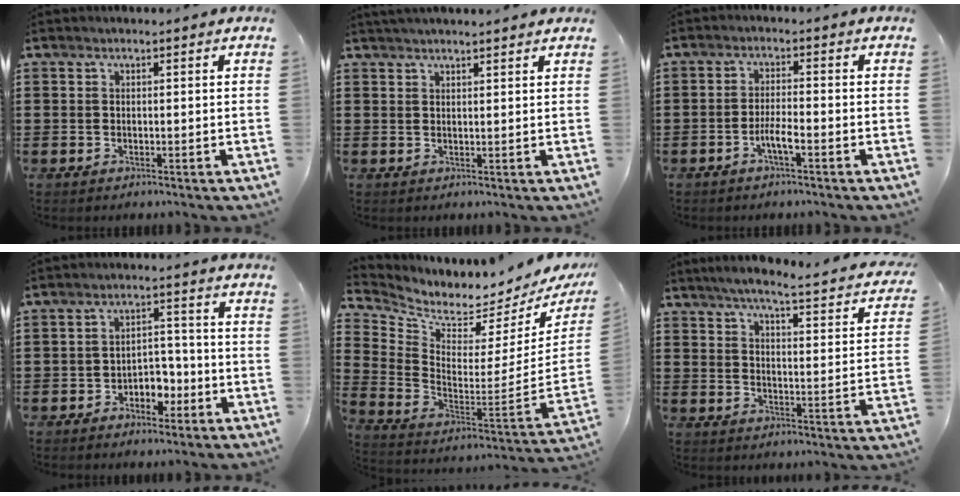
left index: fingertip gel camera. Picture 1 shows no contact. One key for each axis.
{"total": 1.8, "fx": 1.8, "fy": 0.1, "fz": 0.3, "tx": -0.009, "ty": 0.003, "tz": 0.035}
{"total": 3.3, "fx": -1.7, "fy": 0.5, "fz": 2.8, "tx": -0.055, "ty": 0.001, "tz": -0.032}
{"total": 4.1, "fx": -2.6, "fy": 2.5, "fz": 1.9, "tx": -0.039, "ty": 0.010, "tz": -0.053}
{"total": 3.7, "fx": 3.1, "fy": 1.2, "fz": 1.4, "tx": -0.053, "ty": -0.052, "tz": 0.048}
{"total": 4.7, "fx": 4.0, "fy": -0.3, "fz": 2.4, "tx": -0.060, "ty": -0.036, "tz": 0.057}